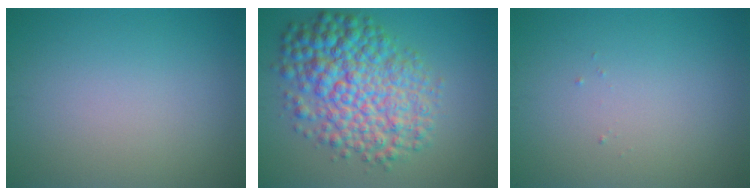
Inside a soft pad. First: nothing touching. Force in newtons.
{"total": 8.9, "press": 8.9, "slide": 0.1}
{"total": 0.0}